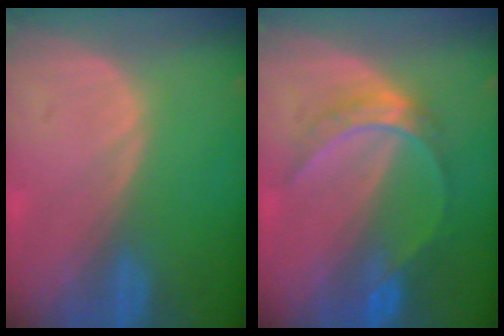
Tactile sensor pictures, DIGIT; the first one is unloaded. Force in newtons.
{"total": 6.5, "press": 5.6, "slide": 3.4}